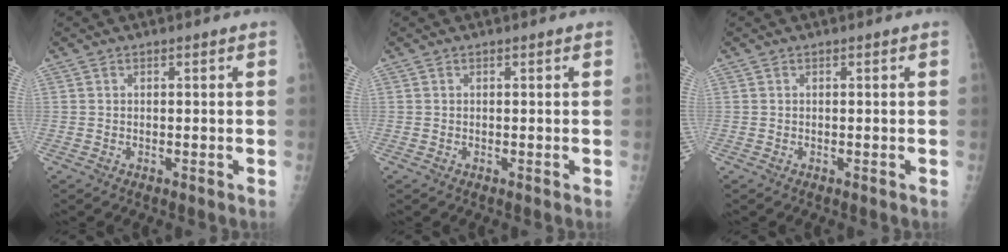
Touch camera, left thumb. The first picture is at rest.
{"total": 0.0}
{"total": 0.0}